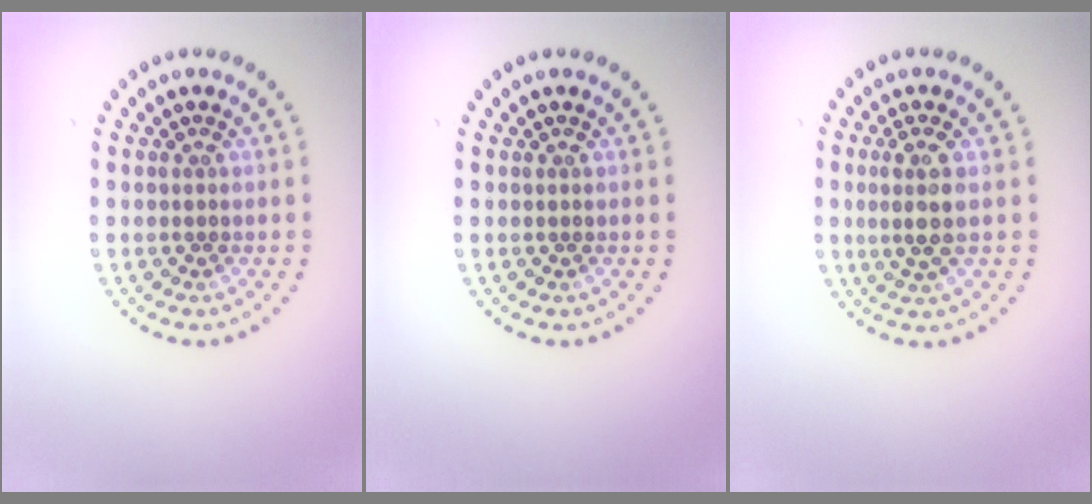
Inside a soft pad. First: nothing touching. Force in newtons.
{"total": 0.0}
{"total": 2.4, "press": 2.2, "slide": 1.1}